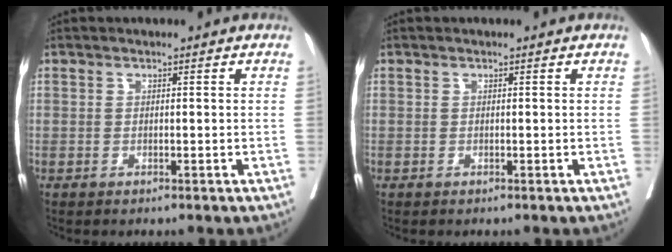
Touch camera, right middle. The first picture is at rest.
{"total": 0.0}